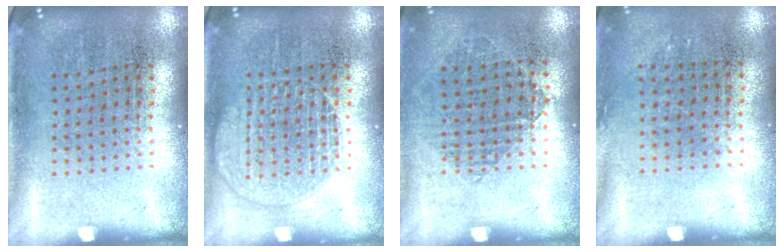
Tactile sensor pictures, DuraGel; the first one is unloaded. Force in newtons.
{"total": 2.4, "press": 2.4, "slide": 0.3}
{"total": 0.9, "press": 0.9, "slide": 0.3}
{"total": 0.9, "press": 0.6, "slide": 0.6}